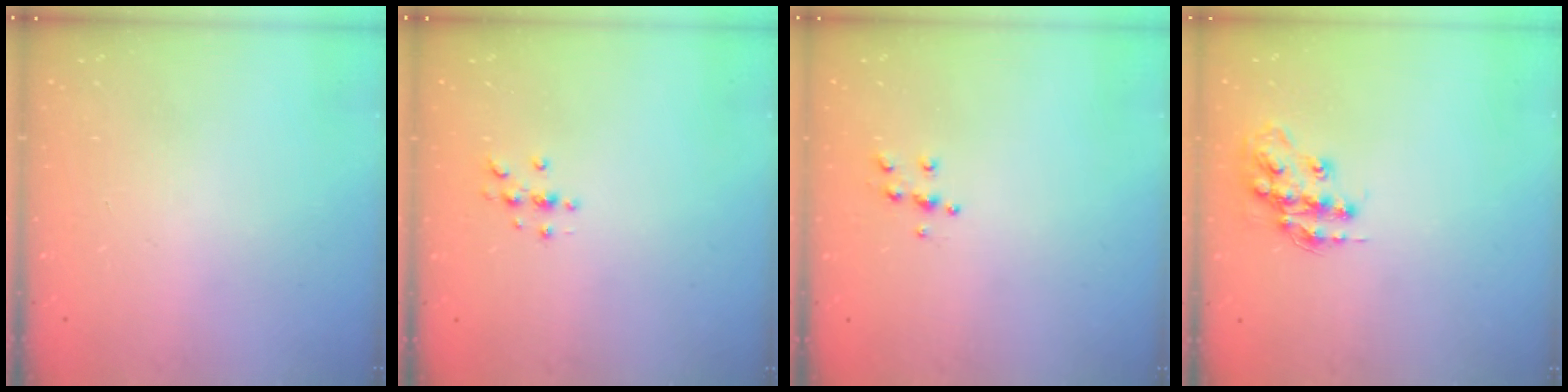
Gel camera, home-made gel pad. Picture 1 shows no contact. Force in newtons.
{"total": 3.0, "press": 3.0, "slide": 0.3}
{"total": 5.5, "press": 5.5, "slide": 0.5}
{"total": 13.3, "press": 13.3, "slide": 0.8}